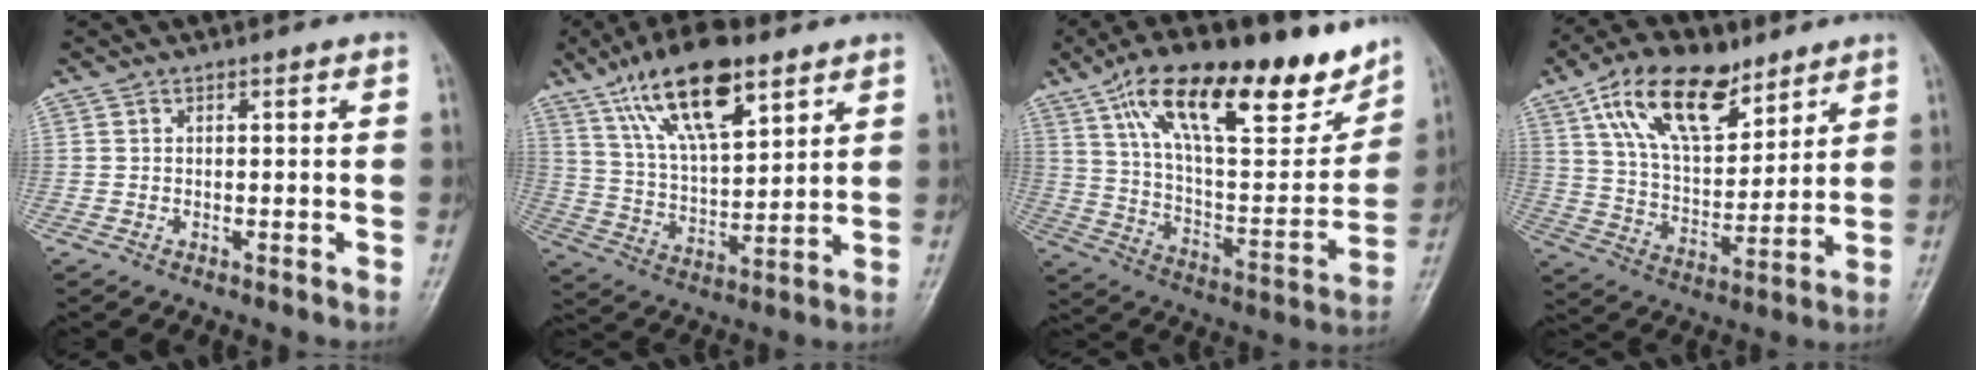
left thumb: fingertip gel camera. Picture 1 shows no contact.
{"total": 17.4, "force": [10.1, 6.6, 12.5], "torque": [-0.196, -0.033, 0.188]}
{"total": 26.7, "force": [16.6, 9.8, 18.4], "torque": [-0.256, -0.036, 0.277]}
{"total": 17.9, "force": [10.3, 9.1, 11.4], "torque": [-0.161, -0.038, 0.190]}